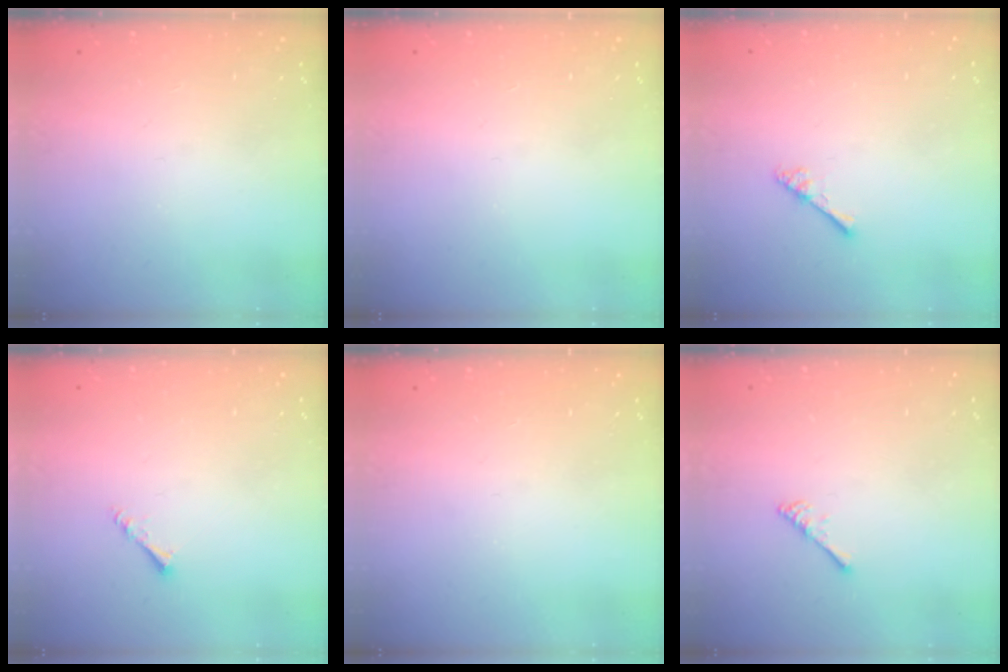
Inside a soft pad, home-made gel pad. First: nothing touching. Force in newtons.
{"total": 0.0}
{"total": 2.5, "press": 2.5, "slide": 0.4}
{"total": 1.6, "press": 1.6, "slide": 0.3}
{"total": 0.0}
{"total": 2.5, "press": 2.5, "slide": 0.4}